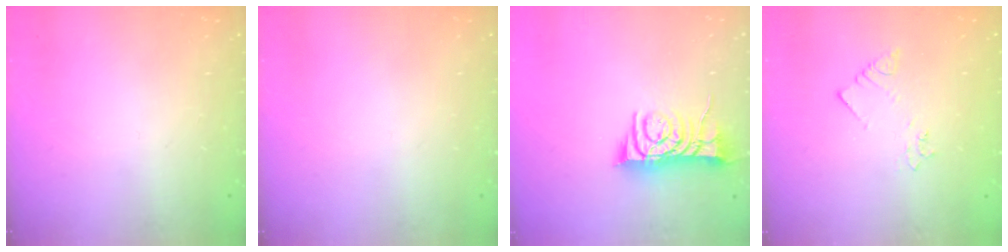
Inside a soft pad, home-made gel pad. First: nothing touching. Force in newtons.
{"total": 0.0}
{"total": 8.8, "press": 8.8, "slide": 0.5}
{"total": 2.1, "press": 2.1, "slide": 0.4}